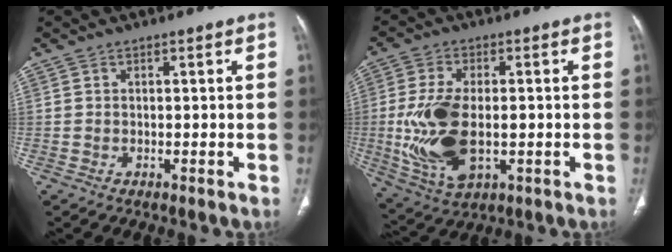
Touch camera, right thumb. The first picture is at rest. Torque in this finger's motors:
{"motor_torque": [1.71, 1.65, 1.27, 0.30, 0.18]}